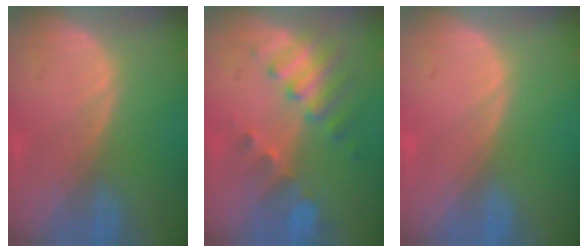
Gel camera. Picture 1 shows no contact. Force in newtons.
{"total": 7.7, "press": 6.7, "slide": 3.6}
{"total": 0.0}